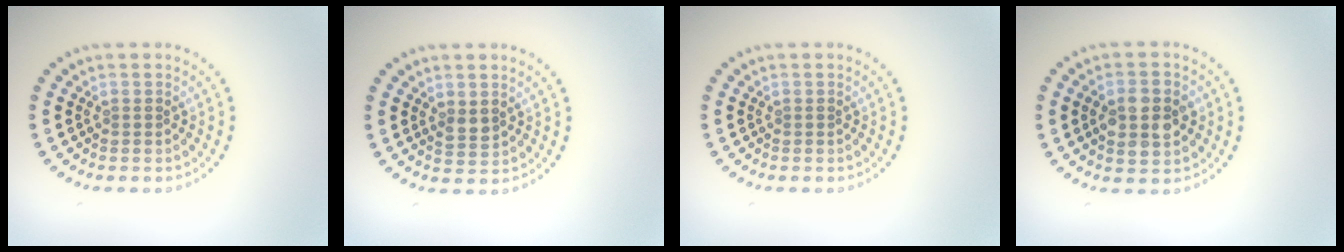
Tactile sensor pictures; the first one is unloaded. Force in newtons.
{"total": 1.4, "press": 1.3, "slide": 0.4}
{"total": 0.0}
{"total": 4.5, "press": 4.5, "slide": 0.1}